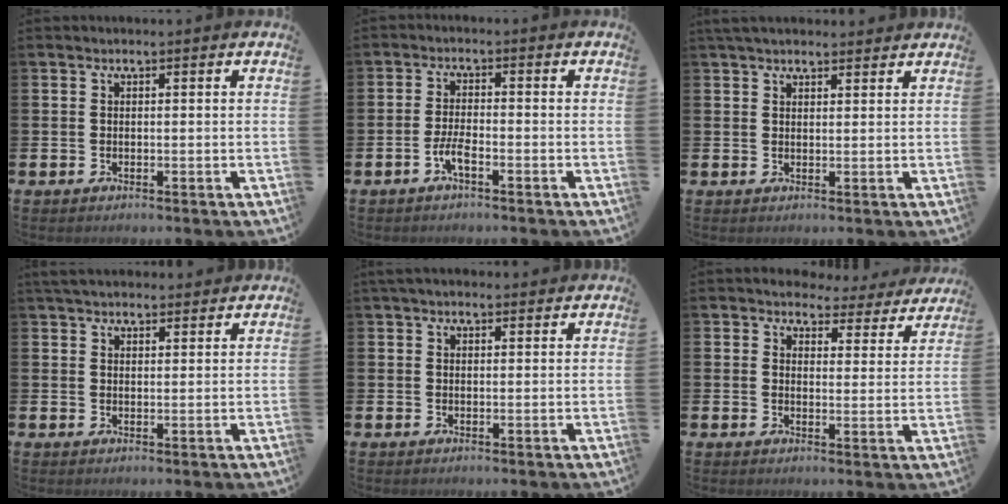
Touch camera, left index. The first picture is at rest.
{"total": 2.7, "force": [-1.4, 0.6, 2.2], "torque": [-0.051, 0.002, -0.027]}
{"total": 3.2, "force": [2.9, 1.0, 0.9], "torque": [-0.012, -0.008, 0.052]}
{"total": 3.7, "force": [3.4, 1.1, 0.8], "torque": [-0.021, -0.009, 0.063]}
{"total": 1.9, "force": [1.7, 0.8, 0.6], "torque": [-0.004, 0.000, 0.029]}
{"total": 3.5, "force": [3.1, 1.6, 0.1], "torque": [-0.006, -0.026, 0.050]}